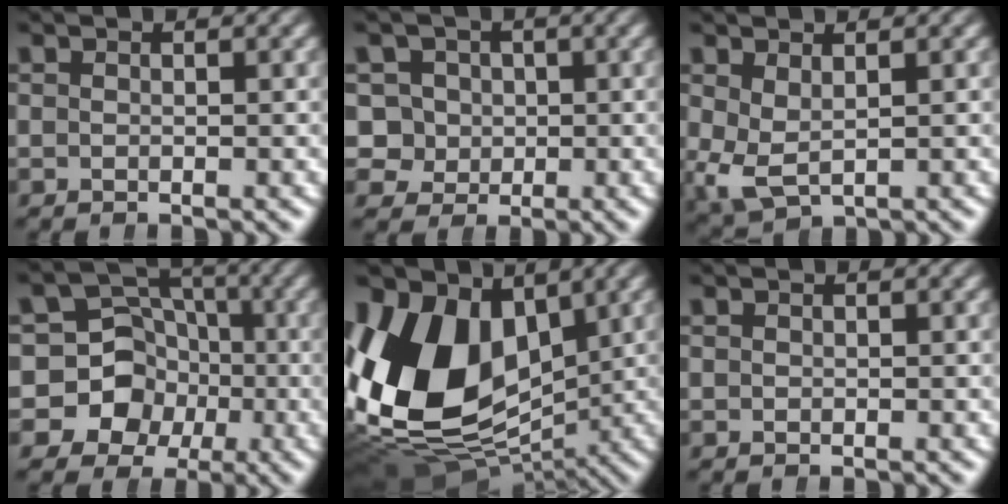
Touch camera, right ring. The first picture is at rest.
{"total": 8.6, "force": [-0.3, 8.2, 2.8], "torque": [-0.092, -0.030, -0.001]}
{"total": 3.1, "force": [0.0, 2.3, 2.0], "torque": [-0.066, -0.032, 0.023]}
{"total": 14.0, "force": [-2.2, 12.8, 5.3], "torque": [-0.136, -0.065, -0.030]}
{"total": 16.4, "force": [-0.3, 12.0, 11.1], "torque": [-0.246, -0.050, 0.018]}
{"total": 0.0}